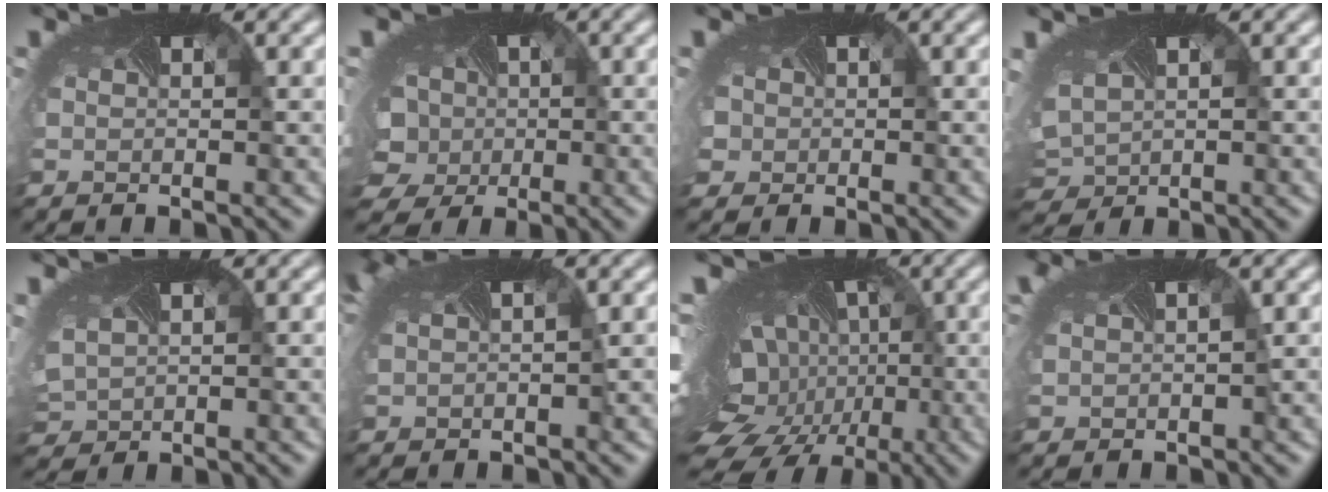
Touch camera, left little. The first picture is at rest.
{"total": 9.7, "force": [-1.5, 8.4, 4.6], "torque": [-0.098, -0.017, -0.040]}
{"total": 2.3, "force": [-0.2, 2.2, 0.6], "torque": [-0.022, -0.010, 0.008]}
{"total": 3.8, "force": [0.8, 3.0, 2.2], "torque": [-0.079, -0.007, 0.037]}
{"total": 3.0, "force": [0.8, 2.5, 1.6], "torque": [-0.073, -0.004, 0.039]}
{"total": 4.1, "force": [1.1, 2.1, 3.3], "torque": [-0.073, 0.015, 0.025]}
{"total": 19.3, "force": [-3.6, 14.1, 12.7], "torque": [-0.217, -0.029, -0.057]}
{"total": 2.0, "force": [0.5, 1.0, 1.7], "torque": [-0.037, 0.009, 0.016]}